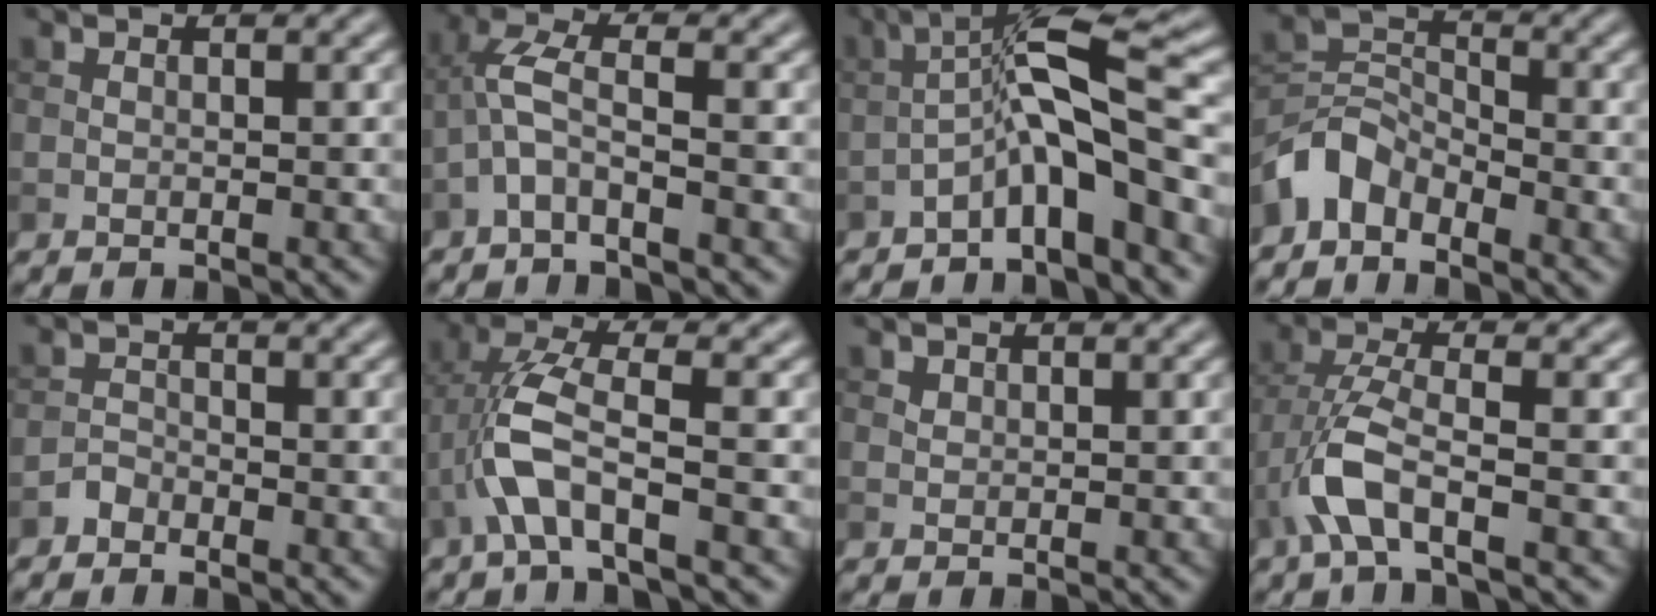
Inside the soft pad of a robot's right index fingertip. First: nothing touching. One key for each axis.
{"total": 3.2, "fx": -1.4, "fy": 0.7, "fz": 2.7, "tx": -0.065, "ty": 0.013, "tz": -0.042}
{"total": 7.6, "fx": -3.0, "fy": 1.2, "fz": 6.9, "tx": -0.112, "ty": 0.027, "tz": -0.061}
{"total": 4.1, "fx": -3.0, "fy": 2.2, "fz": 1.5, "tx": -0.030, "ty": 0.009, "tz": -0.072}
{"total": 1.2, "fx": -1.0, "fy": 0.6, "fz": 0.1, "tx": 0.000, "ty": 0.005, "tz": -0.021}
{"total": 5.2, "fx": -1.9, "fy": 1.5, "fz": 4.6, "tx": -0.102, "ty": 0.012, "tz": -0.042}
{"total": 0.8, "fx": 0.6, "fy": 0.5, "fz": 0.2, "tx": -0.005, "ty": -0.002, "tz": 0.013}
{"total": 4.8, "fx": -2.3, "fy": 1.5, "fz": 4.0, "tx": -0.091, "ty": 0.007, "tz": -0.053}